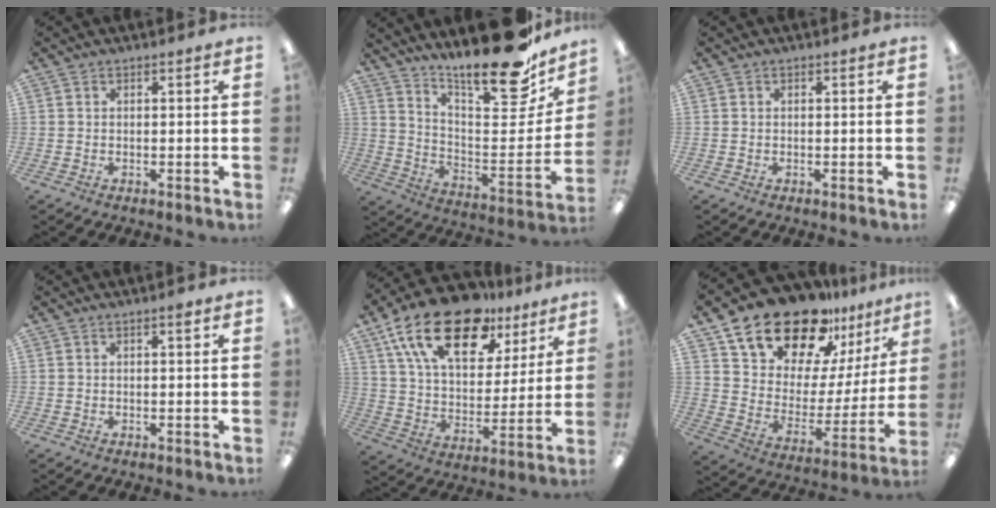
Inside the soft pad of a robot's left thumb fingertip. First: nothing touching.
{"total": 22.7, "force": [18.7, 5.6, 11.6], "torque": [-0.159, -0.139, 0.307]}
{"total": 0.0}
{"total": 1.0, "force": [0.7, 0.2, 0.8], "torque": [-0.010, -0.001, 0.009]}
{"total": 21.9, "force": [14.3, 10.5, 12.8], "torque": [-0.227, -0.068, 0.253]}
{"total": 20.8, "force": [17.1, 9.4, 7.2], "torque": [-0.141, -0.118, 0.306]}